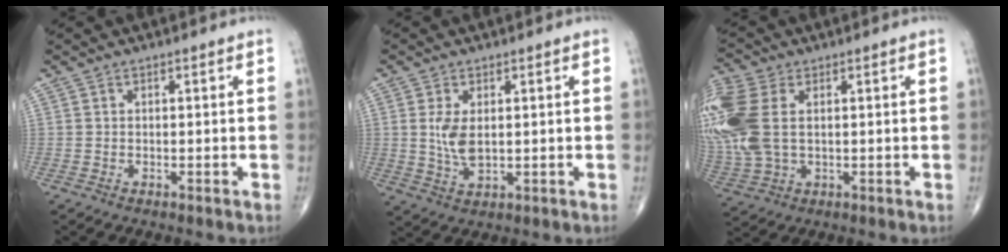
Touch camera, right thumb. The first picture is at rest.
{"total": 5.3, "force": [0.7, 2.7, 4.5], "torque": [-0.091, -0.009, 0.020]}
{"total": 17.0, "force": [2.9, 10.8, 12.9], "torque": [-0.350, 0.005, 0.061]}